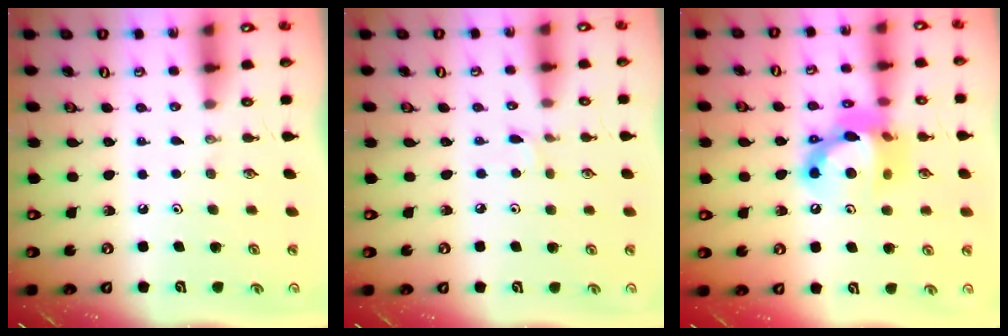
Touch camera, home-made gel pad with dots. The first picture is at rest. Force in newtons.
{"total": 1.6, "press": 1.5, "slide": 0.2}
{"total": 15.0, "press": 15.0, "slide": 0.8}